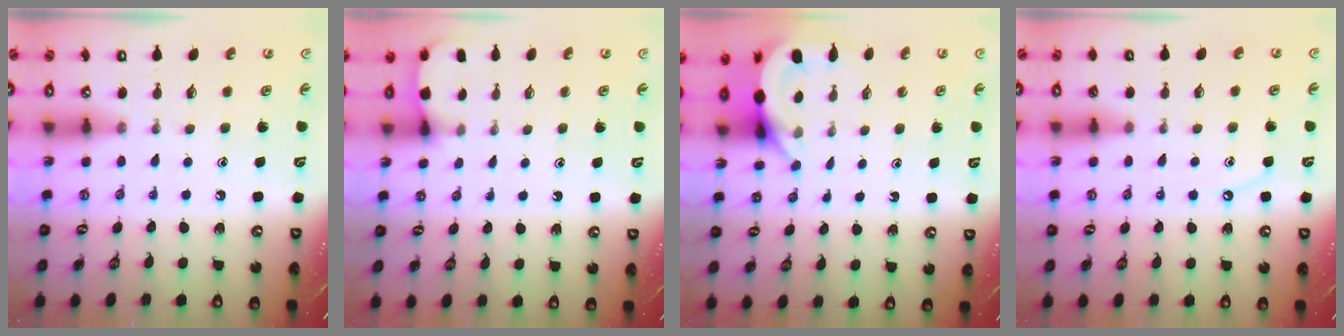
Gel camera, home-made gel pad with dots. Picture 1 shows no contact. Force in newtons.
{"total": 2.8, "press": 2.8, "slide": 0.1}
{"total": 5.1, "press": 5.1, "slide": 0.3}
{"total": 4.7, "press": 4.6, "slide": 0.5}